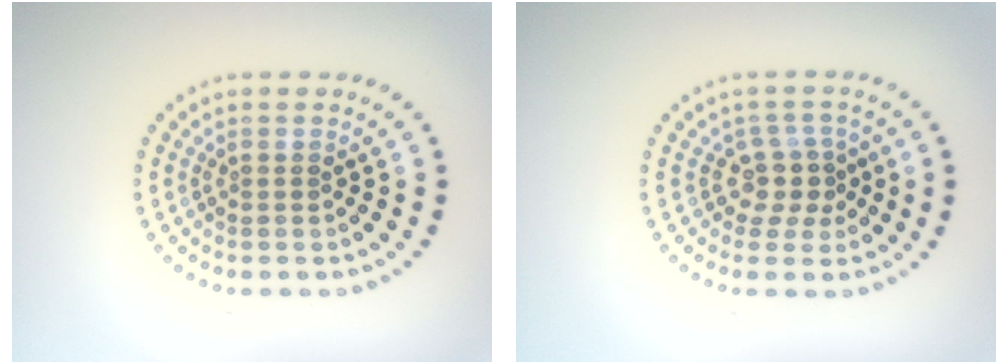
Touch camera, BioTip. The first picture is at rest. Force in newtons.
{"total": 2.6, "press": 2.0, "slide": 1.8}